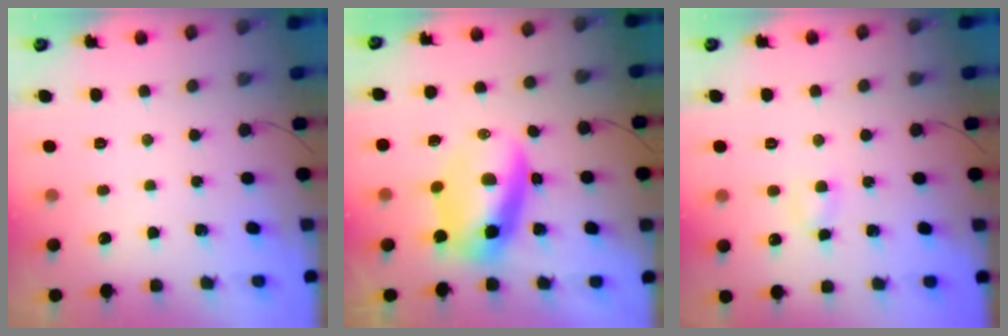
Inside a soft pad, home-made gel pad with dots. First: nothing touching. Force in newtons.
{"total": 9.4, "press": 9.1, "slide": 2.4}
{"total": 3.2, "press": 3.0, "slide": 1.1}